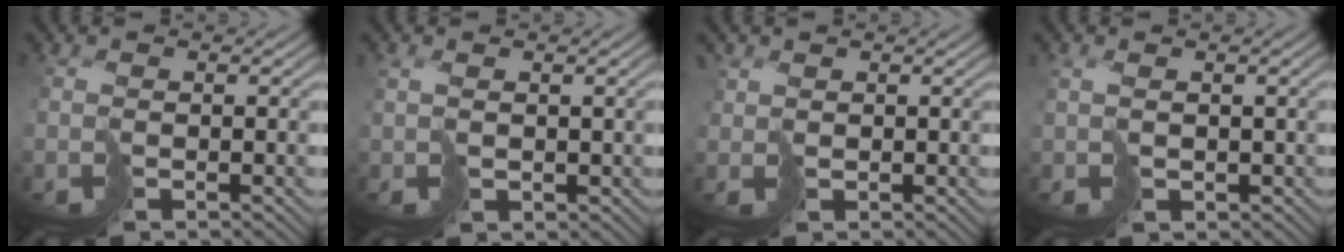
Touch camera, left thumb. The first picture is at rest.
{"total": 2.2, "force": [1.0, 0.9, 1.7], "torque": [-0.040, 0.003, 0.027]}
{"total": 1.8, "force": [1.1, 1.4, 0.4], "torque": [-0.023, -0.001, 0.016]}
{"total": 2.4, "force": [0.7, 1.3, 2.0], "torque": [-0.043, -0.001, 0.021]}